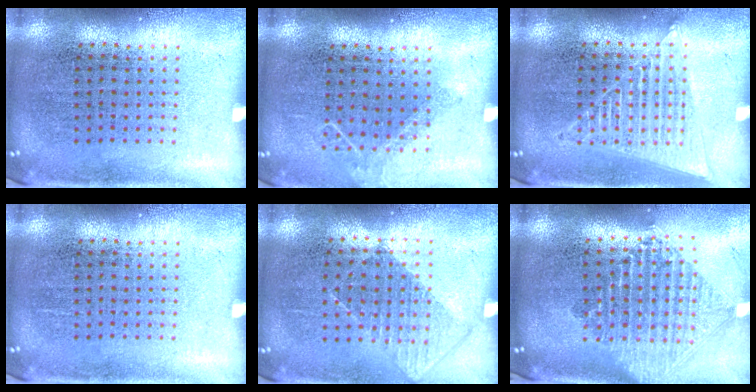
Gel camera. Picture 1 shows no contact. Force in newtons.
{"total": 0.9, "press": 0.9, "slide": 0.1}
{"total": 1.4, "press": 1.4, "slide": 0.1}
{"total": 0.0}
{"total": 0.8, "press": 0.7, "slide": 0.4}
{"total": 2.2, "press": 1.7, "slide": 1.4}